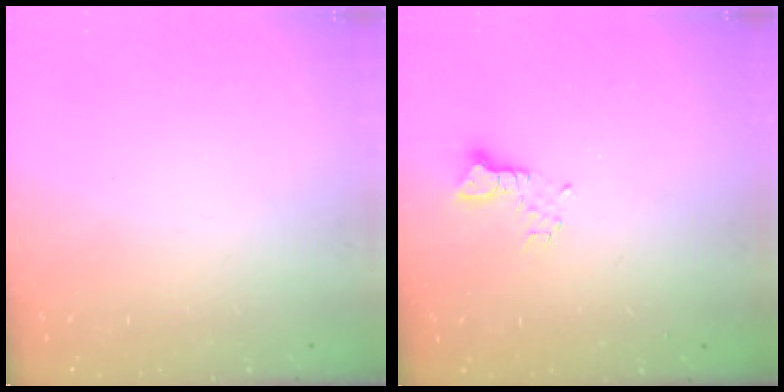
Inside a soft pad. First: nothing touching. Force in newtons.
{"total": 2.6, "press": 2.5, "slide": 0.4}